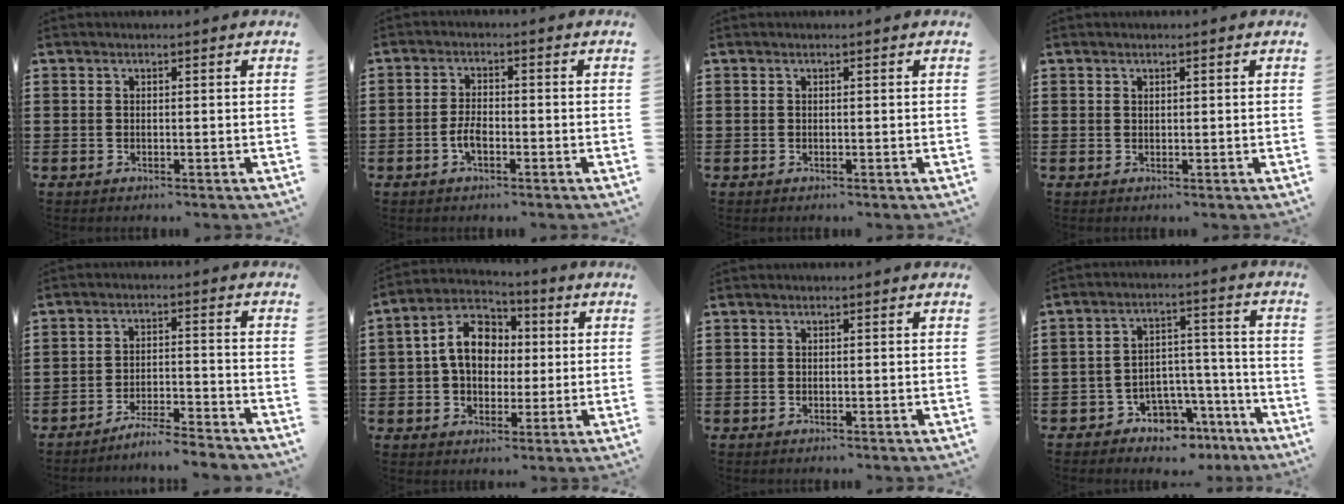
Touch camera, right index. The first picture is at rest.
{"total": 3.3, "force": [-1.3, 1.3, 2.7], "torque": [-0.065, -0.003, -0.027]}
{"total": 0.0}
{"total": 0.6, "force": [0.4, 0.4, 0.1], "torque": [-0.003, 0.002, 0.008]}
{"total": 4.6, "force": [-4.5, -0.2, 1.1], "torque": [-0.020, -0.001, -0.090]}
{"total": 9.9, "force": [0.6, 7.2, 6.8], "torque": [-0.150, 0.012, 0.004]}
{"total": 0.0}
{"total": 6.0, "force": [-5.1, 2.9, 1.0], "torque": [-0.023, 0.021, -0.095]}